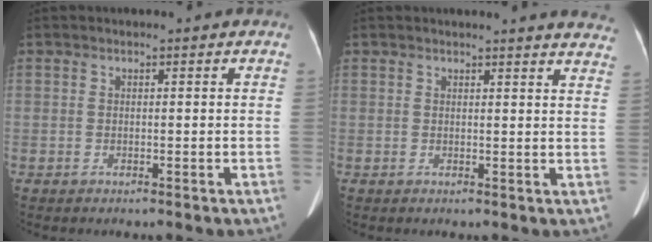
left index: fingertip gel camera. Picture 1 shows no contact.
{"total": 12.0, "force": [11.5, 0.7, 3.2], "torque": [-0.016, -0.052, 0.099]}